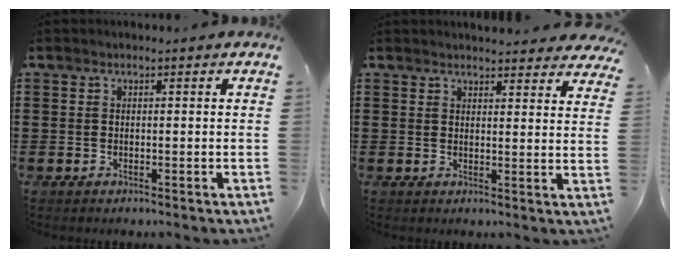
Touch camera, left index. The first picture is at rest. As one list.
[{"total": 3.4, "force": [3.4, 0.1, 0.4], "torque": [-0.010, -0.015, 0.062]}]